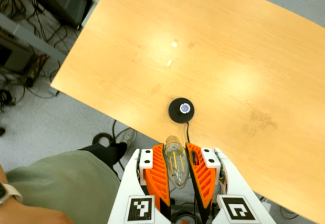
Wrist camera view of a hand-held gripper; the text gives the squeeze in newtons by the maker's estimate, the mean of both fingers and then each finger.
{"total": 19.8, "left": 20.9, "right": 18.6}